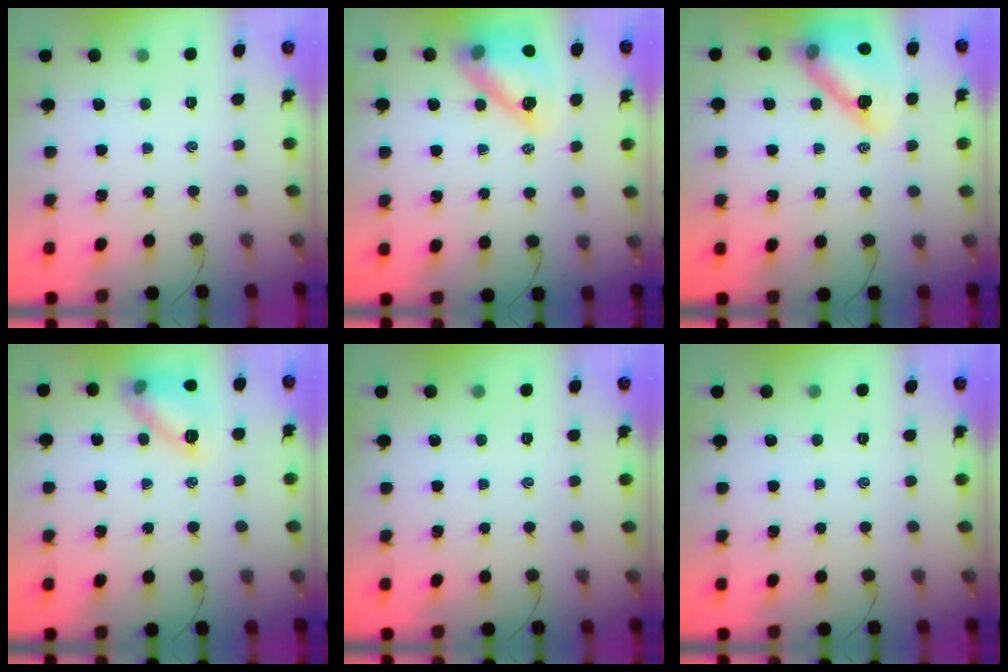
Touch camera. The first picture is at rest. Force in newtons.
{"total": 14.4, "press": 13.8, "slide": 4.1}
{"total": 17.9, "press": 17.7, "slide": 2.6}
{"total": 11.9, "press": 11.9, "slide": 0.3}
{"total": 0.0}
{"total": 0.0}